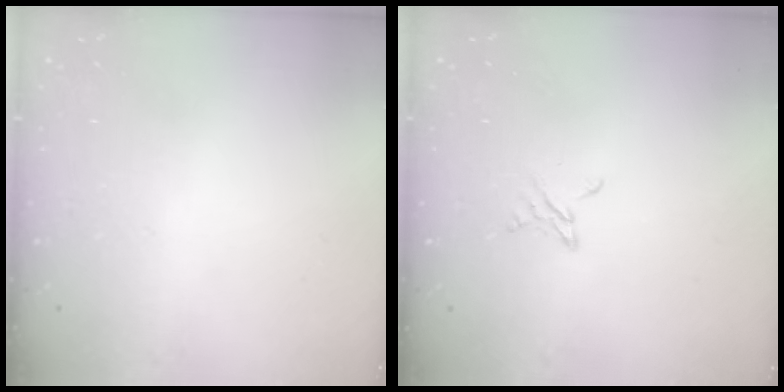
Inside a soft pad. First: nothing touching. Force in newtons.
{"total": 3.5, "press": 3.5, "slide": 0.4}